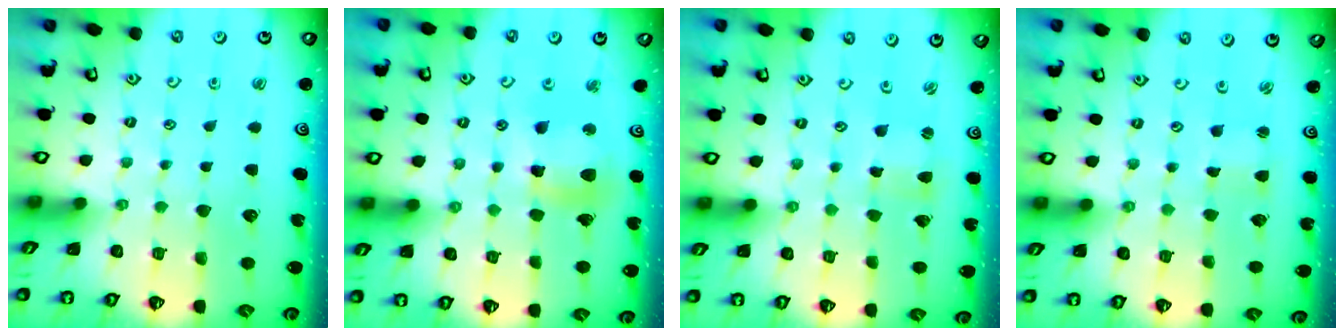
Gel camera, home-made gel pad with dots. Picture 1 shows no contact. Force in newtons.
{"total": 11.6, "press": 11.4, "slide": 2.0}
{"total": 0.7, "press": 0.7, "slide": 0.2}
{"total": 1.0, "press": 1.0, "slide": 0.0}